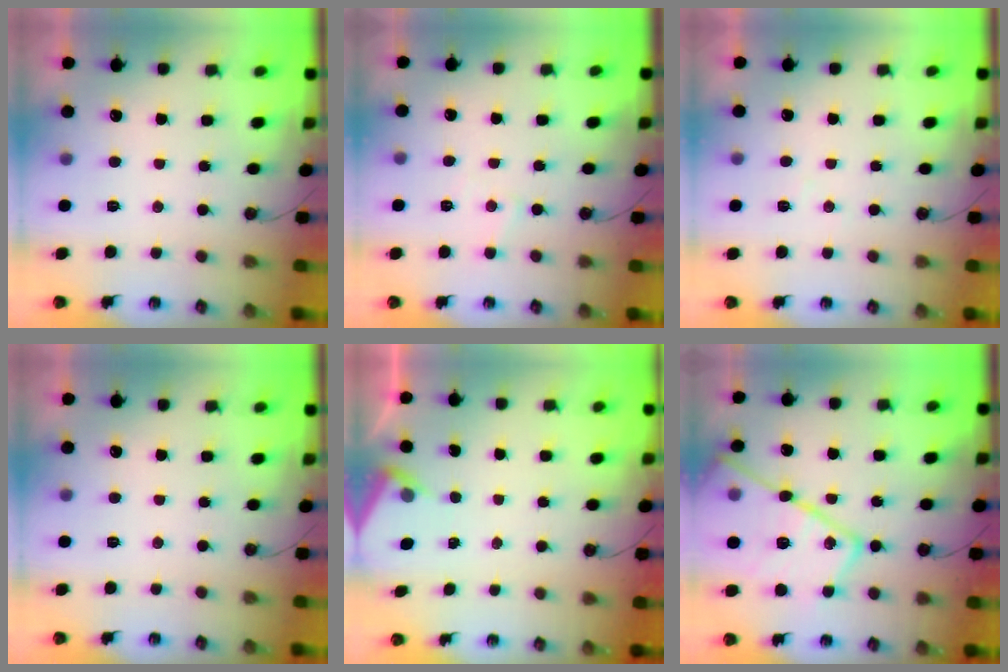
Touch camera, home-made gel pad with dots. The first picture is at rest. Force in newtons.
{"total": 4.2, "press": 4.2, "slide": 0.5}
{"total": 4.5, "press": 4.5, "slide": 0.7}
{"total": 0.0}
{"total": 3.3, "press": 3.3, "slide": 0.5}
{"total": 23.7, "press": 23.6, "slide": 1.7}